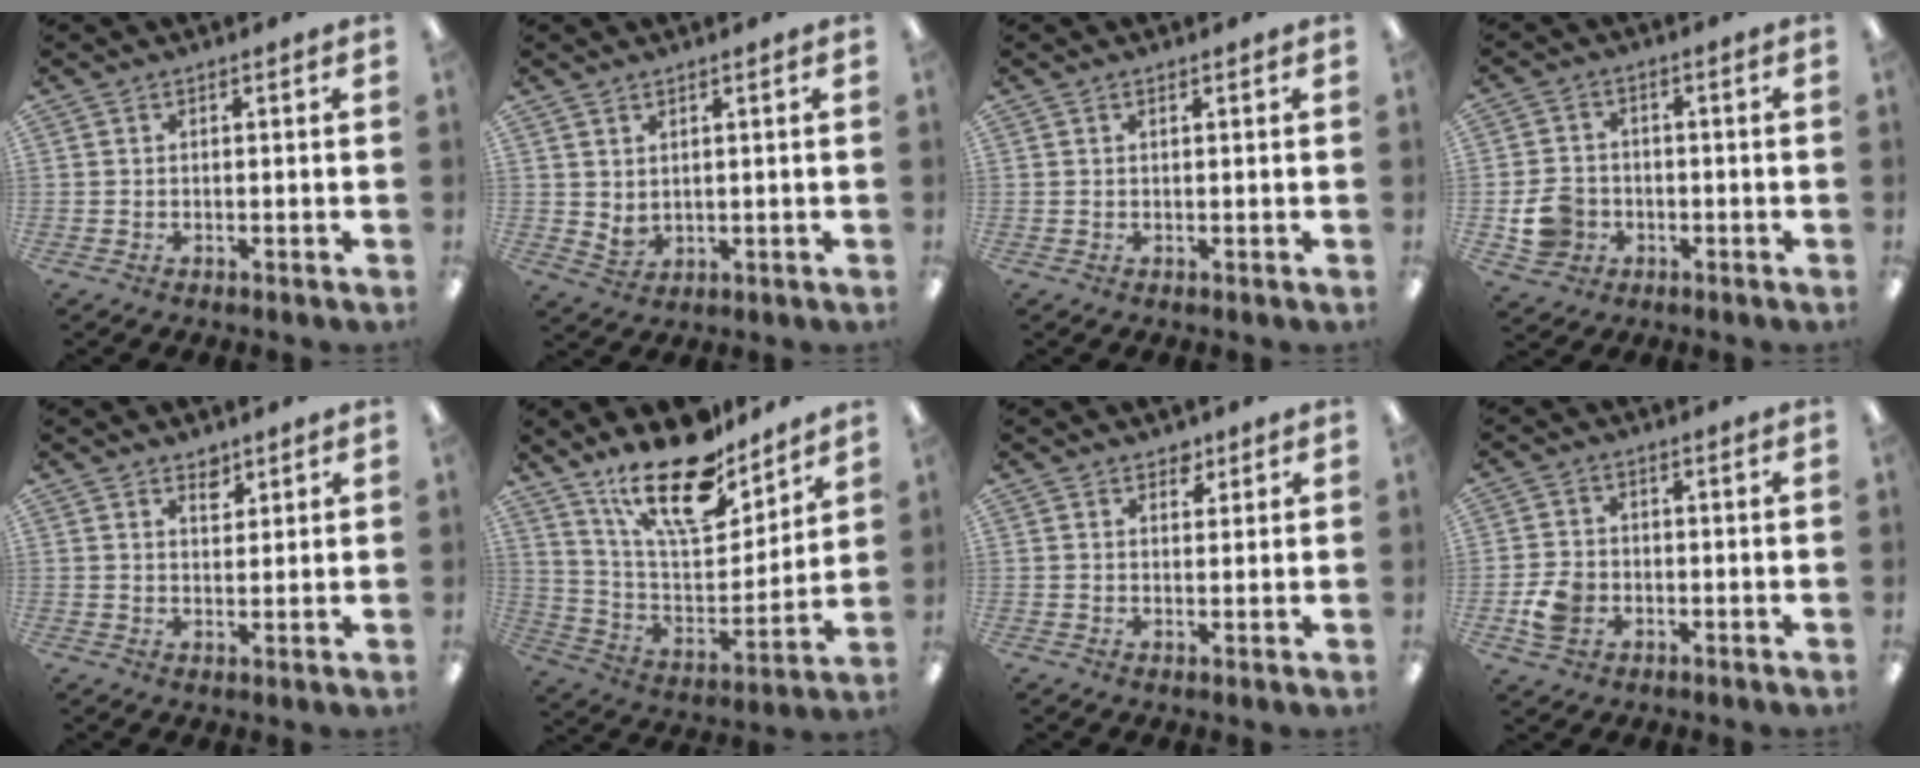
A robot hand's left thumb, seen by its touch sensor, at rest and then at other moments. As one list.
[{"total": 2.8, "force": [2.1, 1.5, 1.0], "torque": [-0.016, -0.014, 0.038]}, {"total": 0.5, "force": [0.4, 0.1, 0.3], "torque": [-0.007, 0.001, 0.008]}, {"total": 7.4, "force": [-1.9, 6.6, 2.6], "torque": [-0.050, 0.014, -0.033]}, {"total": 3.4, "force": [2.6, 1.7, 1.3], "torque": [0.003, -0.020, 0.042]}, {"total": 21.7, "force": [16.0, 8.2, 12.2], "torque": [-0.217, -0.094, 0.280]}, {"total": 2.9, "force": [2.2, 1.7, 1.0], "torque": [0.002, -0.009, 0.035]}, {"total": 6.0, "force": [-1.8, 4.7, 3.2], "torque": [-0.063, 0.004, -0.034]}]